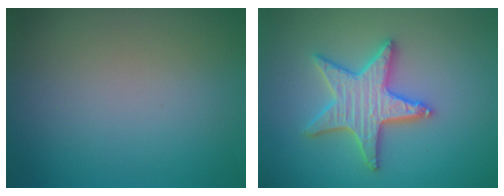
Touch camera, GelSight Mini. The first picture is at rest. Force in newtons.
{"total": 4.9, "press": 4.9, "slide": 0.9}